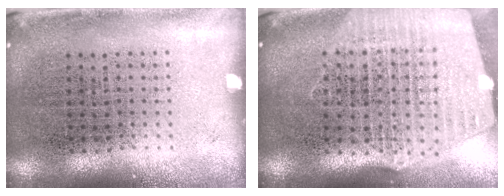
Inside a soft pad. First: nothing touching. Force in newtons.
{"total": 2.6, "press": 2.3, "slide": 1.3}